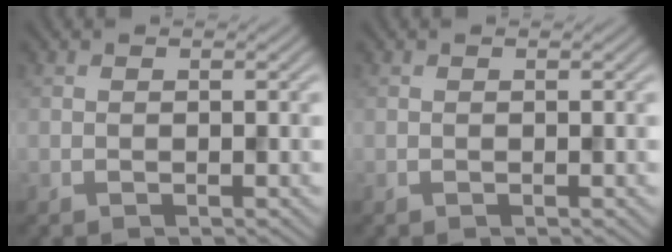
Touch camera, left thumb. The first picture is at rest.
{"total": 0.0}